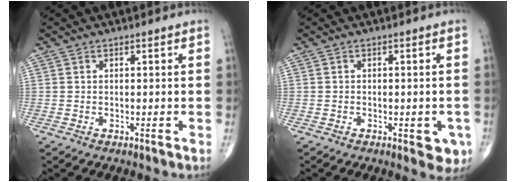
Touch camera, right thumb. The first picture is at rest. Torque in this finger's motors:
{"motor_torque": [0.59, 0.37, -0.07, 0.00, 0.17]}